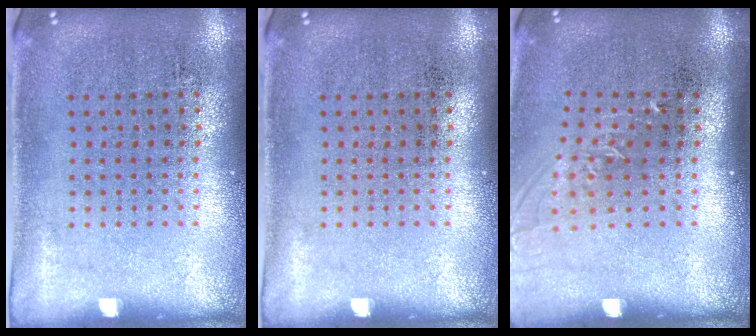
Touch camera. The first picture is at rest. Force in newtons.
{"total": 0.0}
{"total": 1.2, "press": 1.0, "slide": 0.7}